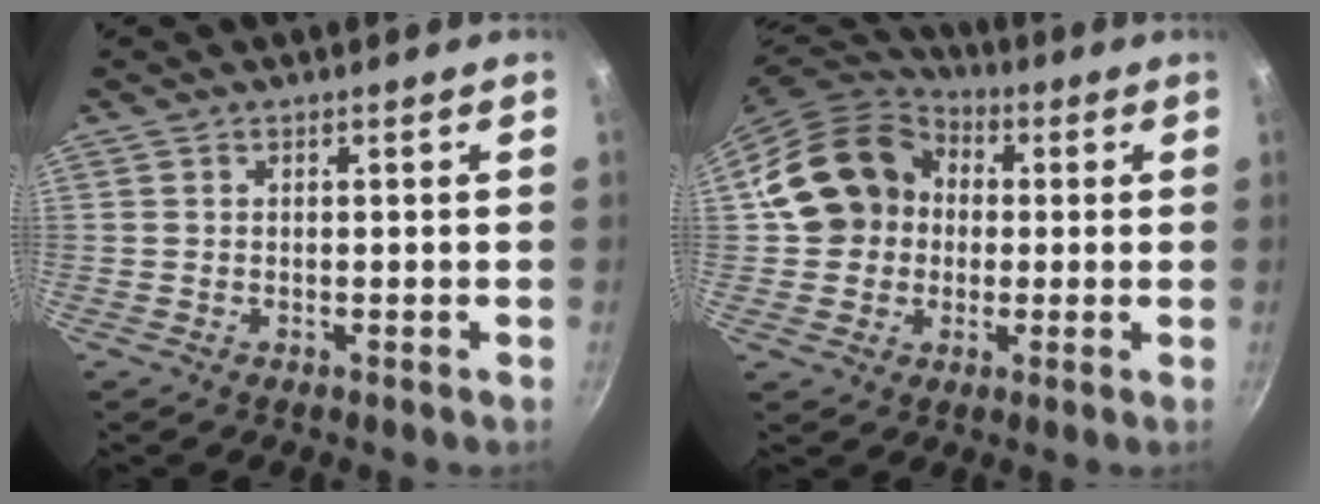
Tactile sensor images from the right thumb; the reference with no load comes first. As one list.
[{"total": 16.4, "force": [1.5, 14.2, 8.1], "torque": [-0.125, 0.041, 0.016]}]